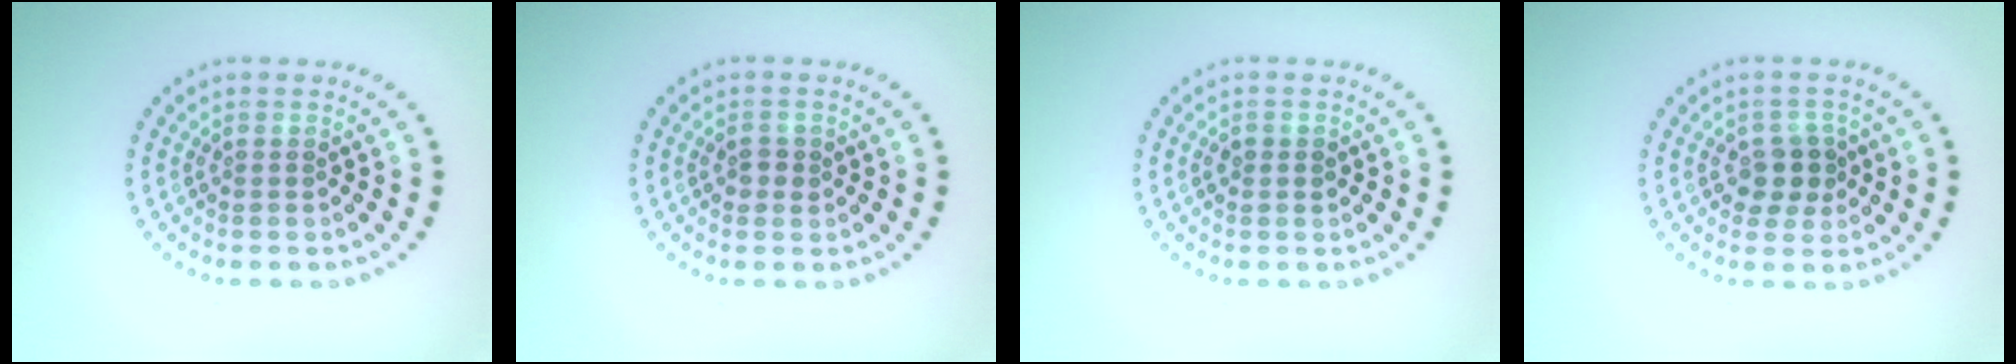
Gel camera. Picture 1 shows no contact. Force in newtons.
{"total": 1.2, "press": 1.2, "slide": 0.2}
{"total": 1.0, "press": 1.0, "slide": 0.3}
{"total": 2.7, "press": 2.5, "slide": 1.0}